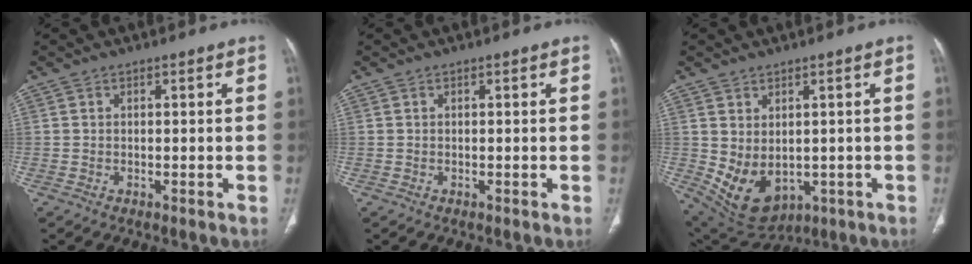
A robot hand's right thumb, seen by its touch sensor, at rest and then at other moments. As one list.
[{"total": 0.0}, {"total": 10.3, "force": [-1.0, 7.1, 7.5], "torque": [-0.119, -0.005, 0.019]}]